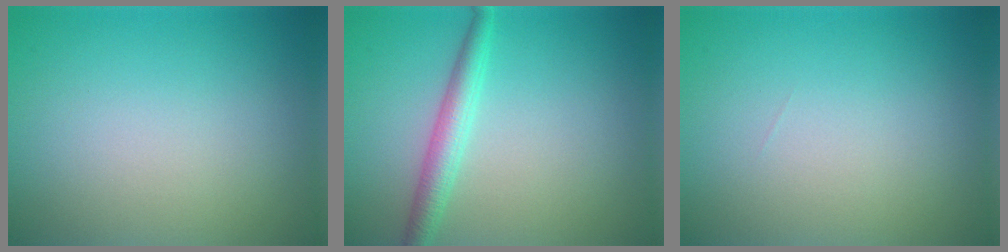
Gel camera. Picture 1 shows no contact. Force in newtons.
{"total": 2.7, "press": 2.7, "slide": 0.1}
{"total": 0.0}